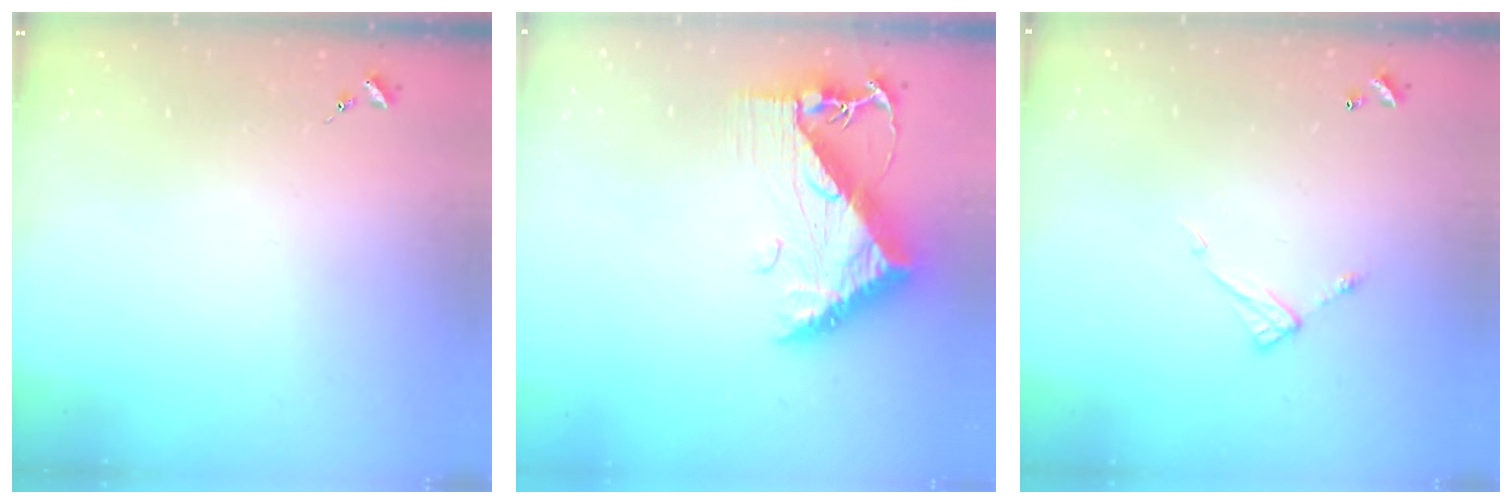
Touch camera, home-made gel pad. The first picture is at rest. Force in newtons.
{"total": 10.2, "press": 10.2, "slide": 1.0}
{"total": 7.5, "press": 7.5, "slide": 0.2}